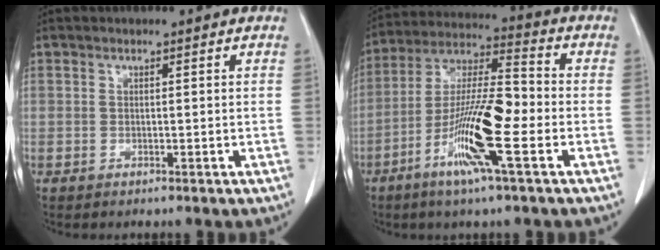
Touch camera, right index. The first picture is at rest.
{"total": 14.5, "force": [-5.0, 1.0, 13.6], "torque": [-0.261, -0.008, -0.102]}